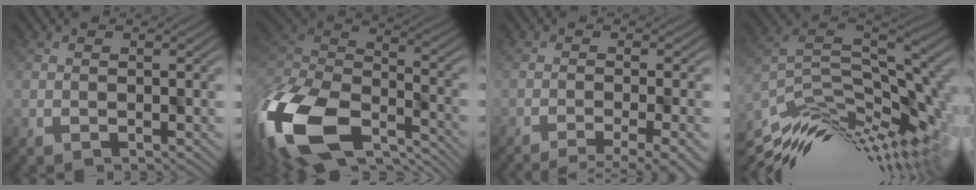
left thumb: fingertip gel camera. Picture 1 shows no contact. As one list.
[{"total": 15.4, "force": [-6.2, 8.5, 11.2], "torque": [-0.291, -0.041, -0.079]}, {"total": 7.0, "force": [-5.0, 0.9, 4.8], "torque": [-0.071, -0.002, -0.061]}, {"total": 11.5, "force": [-5.1, 3.6, 9.7], "torque": [-0.199, 0.000, -0.092]}]